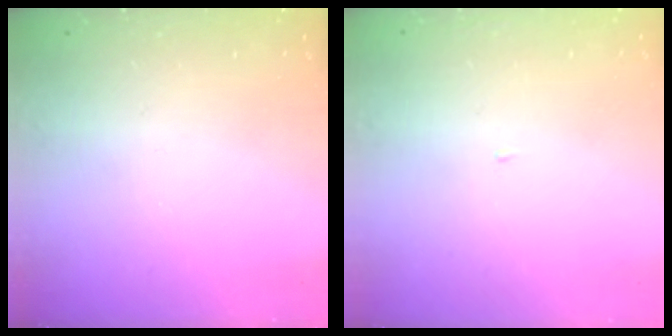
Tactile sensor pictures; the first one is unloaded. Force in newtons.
{"total": 2.1, "press": 2.1, "slide": 0.2}